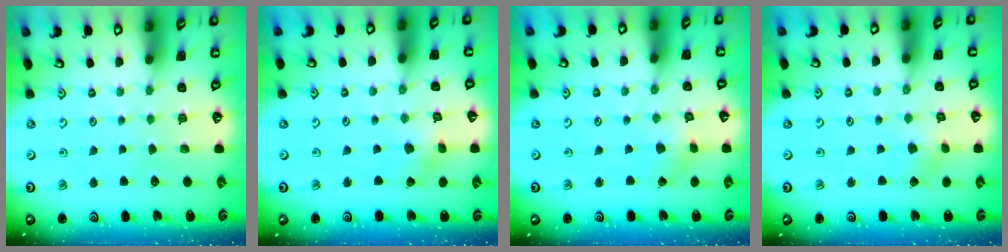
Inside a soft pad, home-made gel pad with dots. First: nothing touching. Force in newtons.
{"total": 2.6, "press": 2.6, "slide": 0.4}
{"total": 2.6, "press": 2.6, "slide": 0.3}
{"total": 2.8, "press": 2.8, "slide": 0.5}